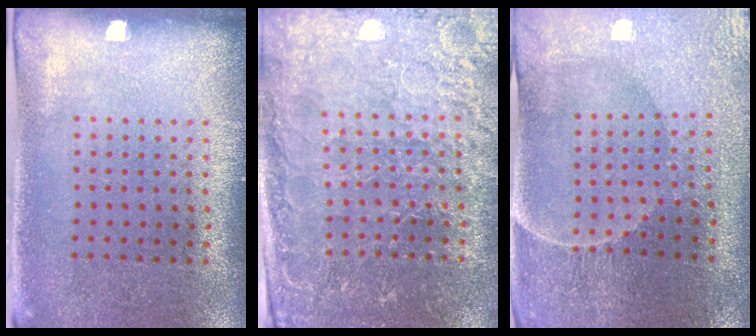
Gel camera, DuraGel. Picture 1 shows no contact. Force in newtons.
{"total": 3.7, "press": 3.6, "slide": 1.0}
{"total": 1.3, "press": 1.2, "slide": 0.3}